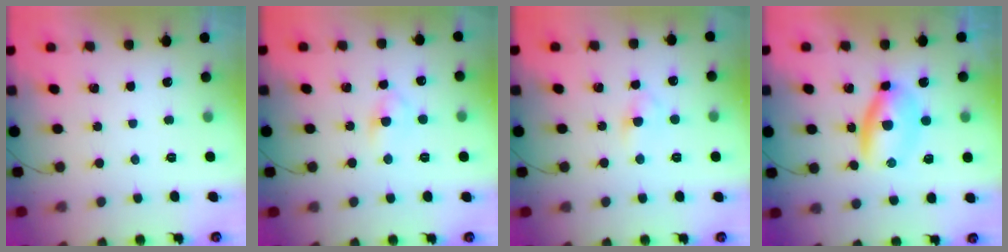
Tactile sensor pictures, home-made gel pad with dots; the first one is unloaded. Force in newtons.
{"total": 3.6, "press": 3.3, "slide": 1.5}
{"total": 3.4, "press": 3.1, "slide": 1.3}
{"total": 5.7, "press": 5.6, "slide": 1.1}